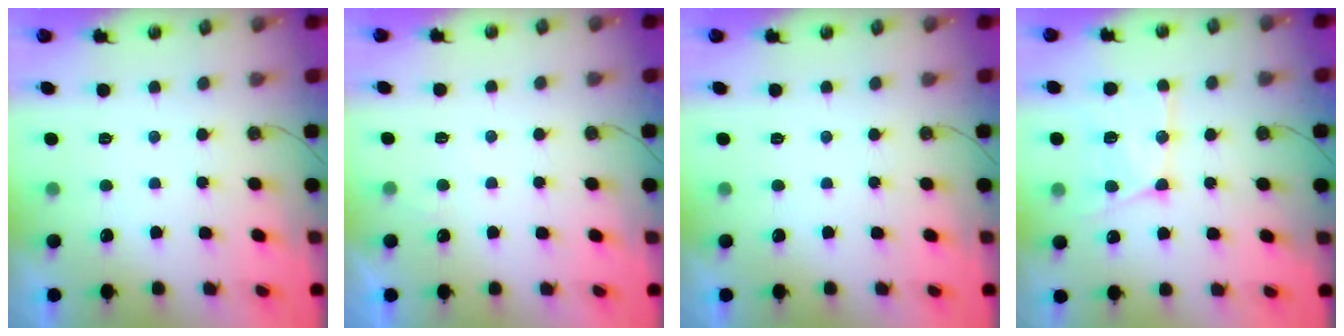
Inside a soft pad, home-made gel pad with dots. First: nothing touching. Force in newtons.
{"total": 2.3, "press": 2.2, "slide": 0.3}
{"total": 0.0}
{"total": 15.0, "press": 14.9, "slide": 1.6}